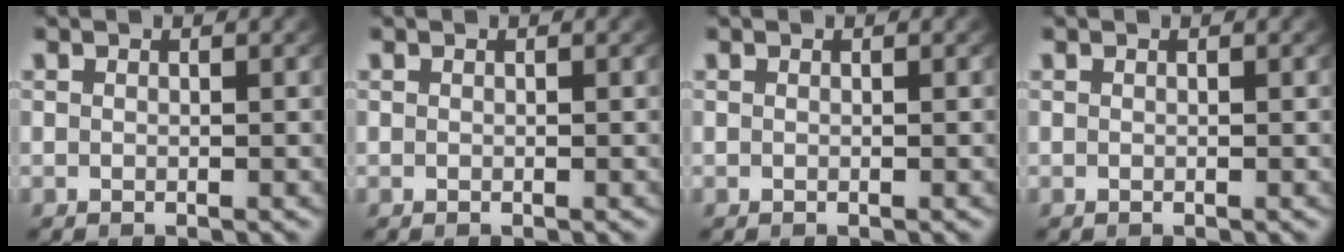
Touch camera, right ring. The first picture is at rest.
{"total": 0.6, "force": [-0.1, -0.5, -0.3], "torque": [0.005, -0.012, 0.008]}
{"total": 0.0}
{"total": 0.0}